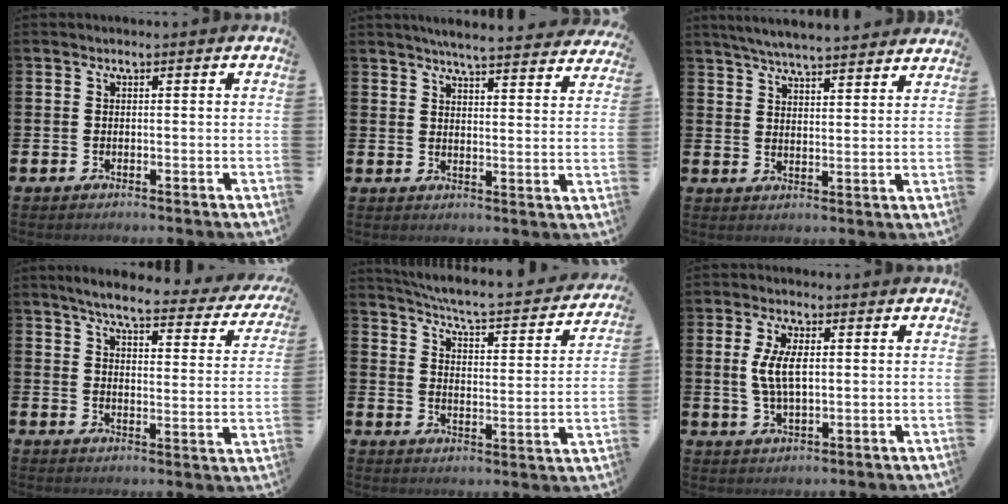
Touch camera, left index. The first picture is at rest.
{"total": 5.3, "force": [5.2, -0.1, 1.2], "torque": [-0.031, -0.033, 0.089]}
{"total": 5.8, "force": [5.7, 0.0, 1.1], "torque": [-0.035, -0.035, 0.101]}
{"total": 5.5, "force": [4.7, 0.9, 2.6], "torque": [-0.058, -0.035, 0.070]}
{"total": 5.3, "force": [4.9, 0.3, 1.9], "torque": [-0.068, -0.043, 0.077]}
{"total": 5.4, "force": [1.1, 2.4, 4.7], "torque": [-0.085, 0.004, 0.015]}